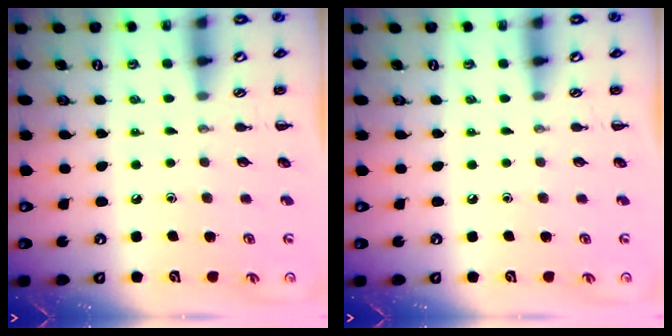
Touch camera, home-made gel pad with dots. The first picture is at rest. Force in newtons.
{"total": 0.0}